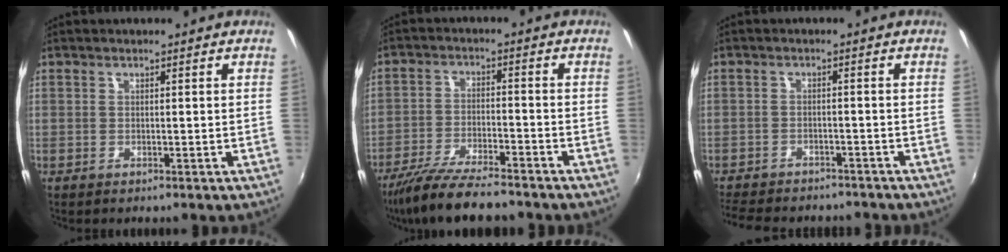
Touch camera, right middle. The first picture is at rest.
{"total": 12.3, "force": [-10.5, 1.9, 6.0], "torque": [-0.137, -0.025, -0.185]}
{"total": 12.2, "force": [-10.6, 4.1, 4.5], "torque": [-0.113, -0.017, -0.157]}